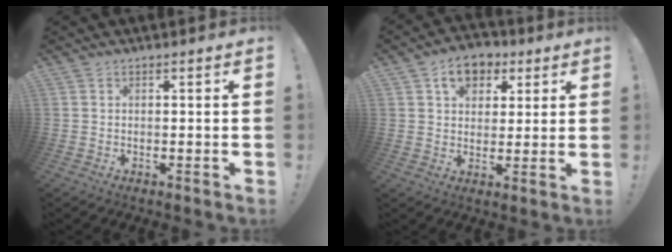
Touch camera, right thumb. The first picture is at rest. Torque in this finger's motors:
{"motor_torque": [0.70, 1.32, 0.22, 0.18, 0.01]}